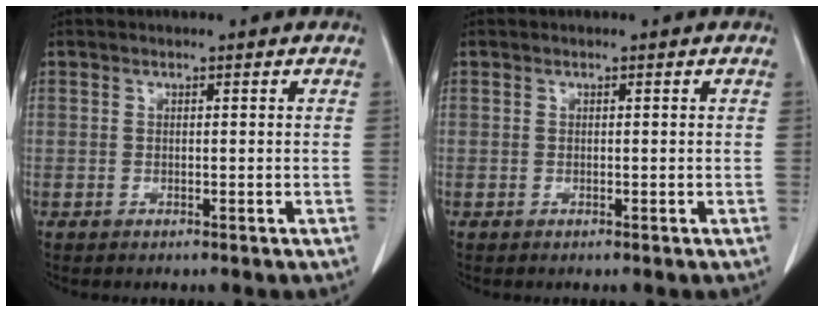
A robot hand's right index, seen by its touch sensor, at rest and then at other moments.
{"total": 0.0}